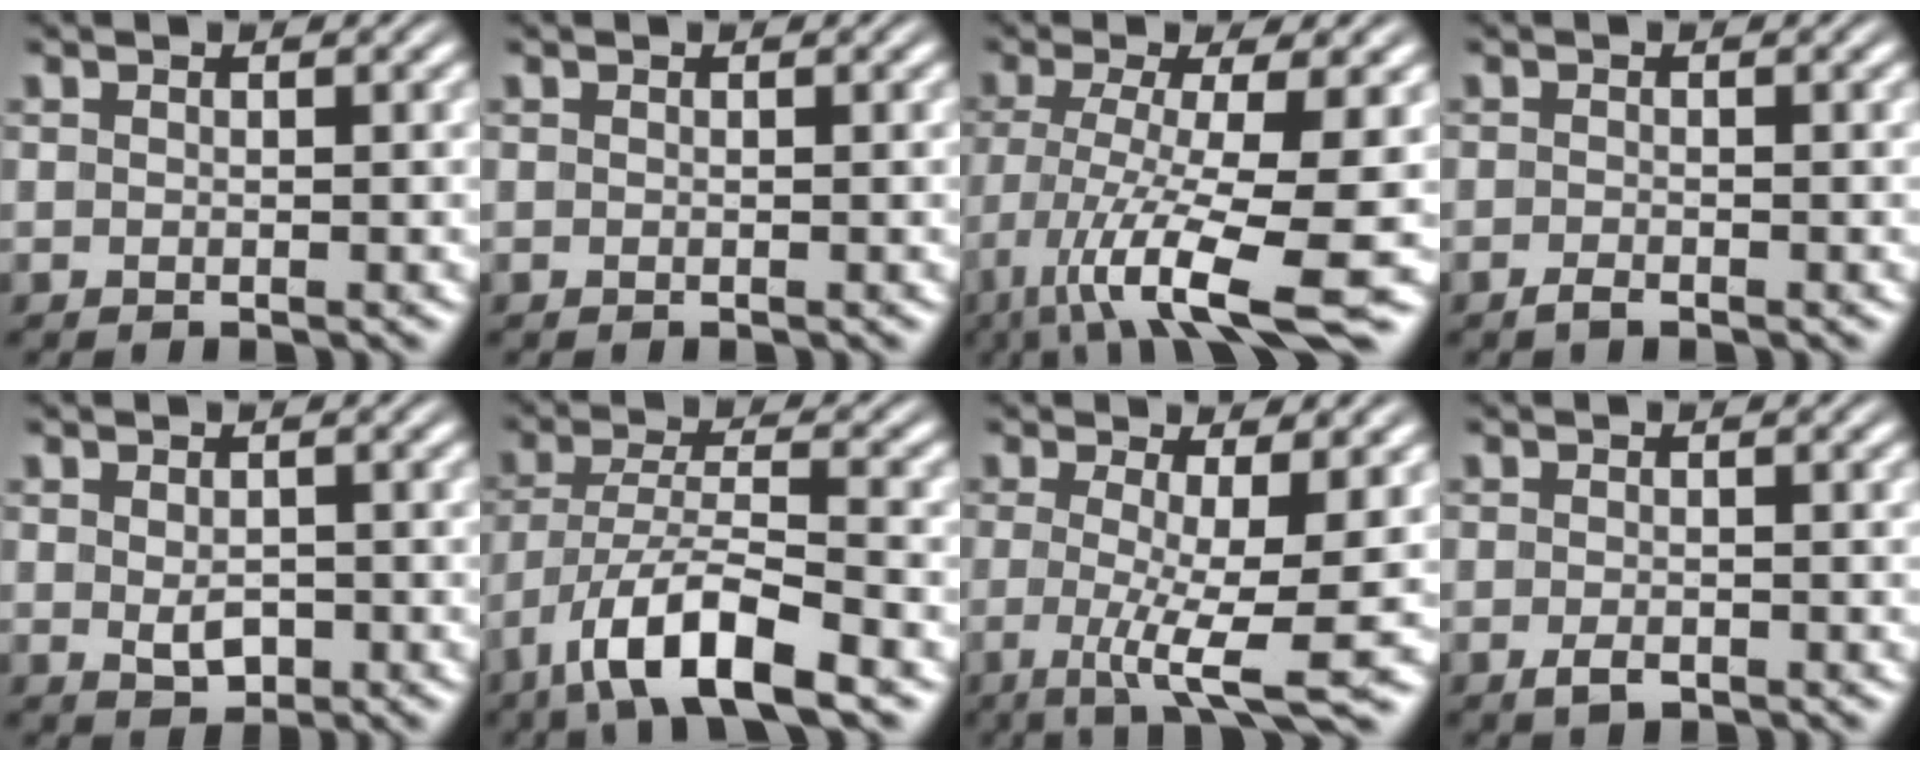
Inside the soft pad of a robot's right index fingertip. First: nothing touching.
{"total": 0.0}
{"total": 9.8, "force": [-4.5, 2.8, 8.2], "torque": [-0.140, -0.036, -0.053]}
{"total": 0.9, "force": [-0.9, -0.1, 0.2], "torque": [-0.004, -0.008, -0.013]}
{"total": 1.7, "force": [-0.4, 0.8, 1.5], "torque": [-0.021, -0.017, 0.008]}
{"total": 6.5, "force": [-3.1, 2.1, 5.3], "torque": [-0.104, -0.026, -0.037]}
{"total": 6.6, "force": [-3.6, 0.9, 5.5], "torque": [-0.102, -0.045, -0.039]}
{"total": 1.4, "force": [-1.1, 0.4, 0.7], "torque": [-0.014, -0.011, -0.011]}